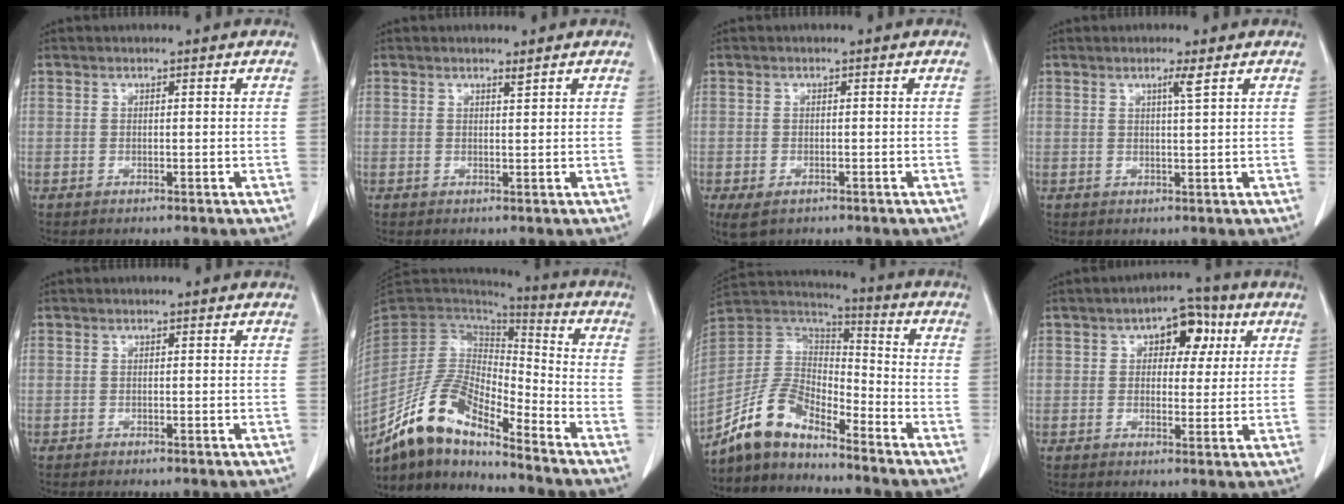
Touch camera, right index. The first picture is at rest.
{"total": 0.7, "force": [0.6, -0.1, 0.3], "torque": [-0.015, -0.008, 0.013]}
{"total": 3.0, "force": [-1.7, 1.7, 1.8], "torque": [-0.035, -0.007, -0.018]}
{"total": 1.9, "force": [1.0, -0.4, 1.6], "torque": [-0.031, -0.004, 0.019]}
{"total": 0.0}
{"total": 14.0, "force": [-11.6, 3.2, 7.1], "torque": [-0.140, 0.015, -0.219]}
{"total": 11.0, "force": [-9.4, 3.6, 4.5], "torque": [-0.098, 0.027, -0.183]}
{"total": 6.7, "force": [2.4, 3.8, 5.0], "torque": [-0.062, 0.023, 0.033]}